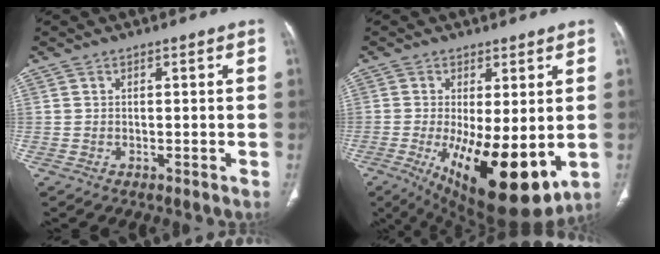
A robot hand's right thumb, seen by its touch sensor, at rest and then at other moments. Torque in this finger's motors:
{"motor_torque": [2.36, 2.65, 0.36, 0.00, 0.47]}